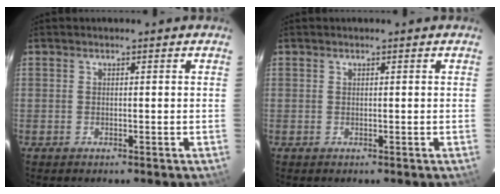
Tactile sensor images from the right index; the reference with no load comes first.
{"total": 0.0}